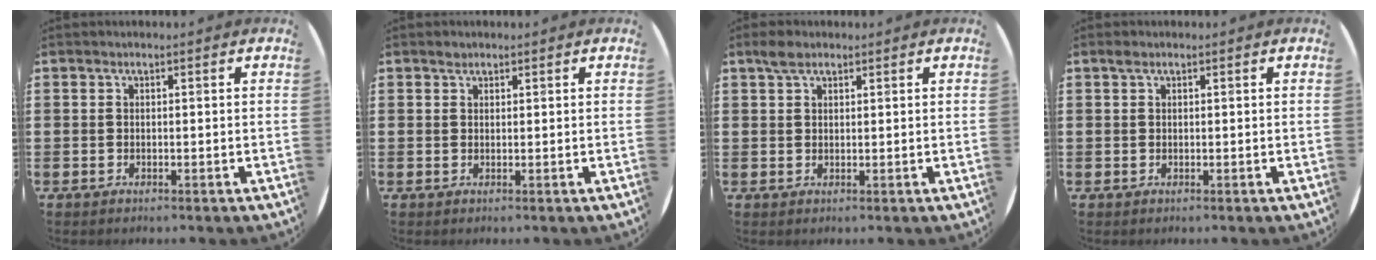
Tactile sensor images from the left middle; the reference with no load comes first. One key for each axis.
{"total": 0.8, "fx": 0.7, "fy": 0.4, "fz": 0.1, "tx": -0.004, "ty": 0.002, "tz": 0.014}
{"total": 2.4, "fx": 1.8, "fy": 1.2, "fz": 0.9, "tx": -0.013, "ty": 0.002, "tz": 0.032}
{"total": 0.7, "fx": 0.5, "fy": 0.5, "fz": 0.2, "tx": 0.001, "ty": 0.000, "tz": 0.008}